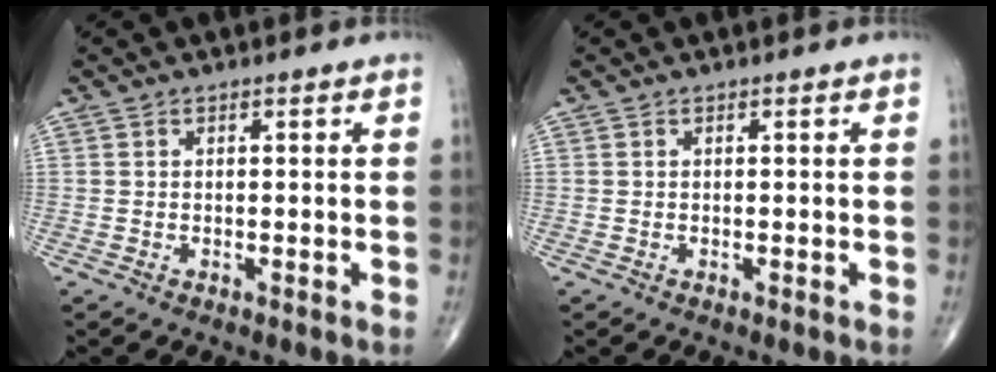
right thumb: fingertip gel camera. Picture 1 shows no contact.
{"total": 0.0}